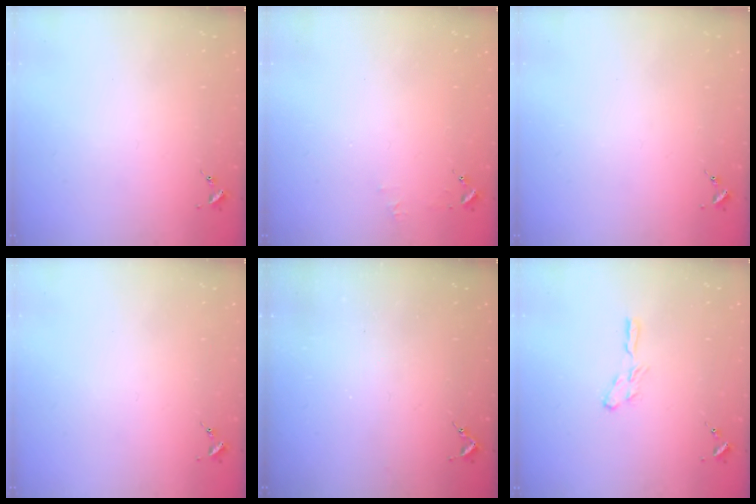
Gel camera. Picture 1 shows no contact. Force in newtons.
{"total": 3.5, "press": 3.5, "slide": 0.3}
{"total": 0.0}
{"total": 0.0}
{"total": 3.1, "press": 3.1, "slide": 0.4}
{"total": 4.7, "press": 4.7, "slide": 0.3}